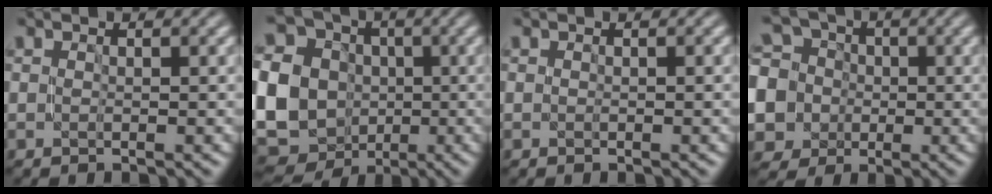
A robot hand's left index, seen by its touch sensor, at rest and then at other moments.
{"total": 17.3, "force": [-1.7, 15.4, 7.6], "torque": [-0.190, -0.002, -0.063]}
{"total": 0.0}
{"total": 9.5, "force": [-1.3, 8.8, 3.4], "torque": [-0.095, 0.014, -0.056]}